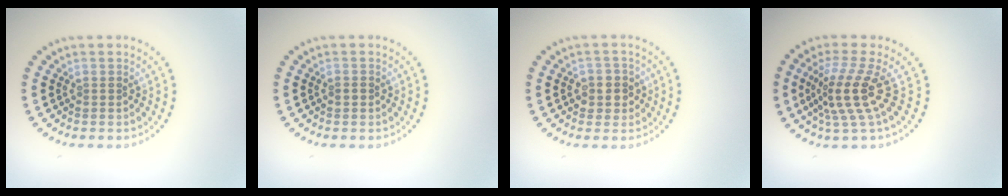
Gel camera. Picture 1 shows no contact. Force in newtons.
{"total": 1.0, "press": 1.0, "slide": 0.2}
{"total": 2.2, "press": 2.1, "slide": 0.7}
{"total": 4.1, "press": 2.8, "slide": 3.1}